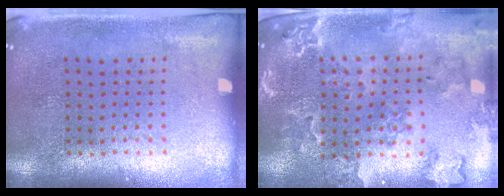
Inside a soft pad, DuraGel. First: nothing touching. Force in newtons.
{"total": 1.8, "press": 1.8, "slide": 0.3}